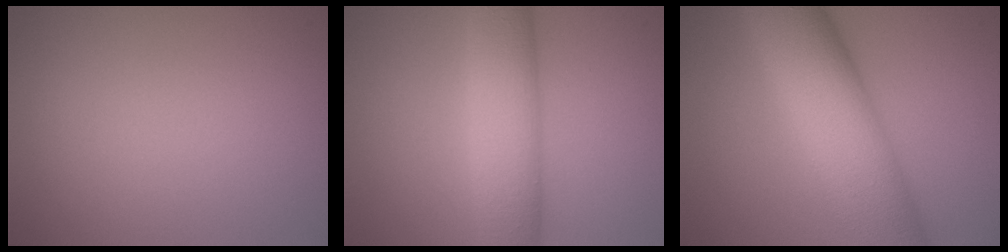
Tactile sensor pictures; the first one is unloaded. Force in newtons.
{"total": 6.7, "press": 6.6, "slide": 0.3}
{"total": 11.7, "press": 11.7, "slide": 0.1}